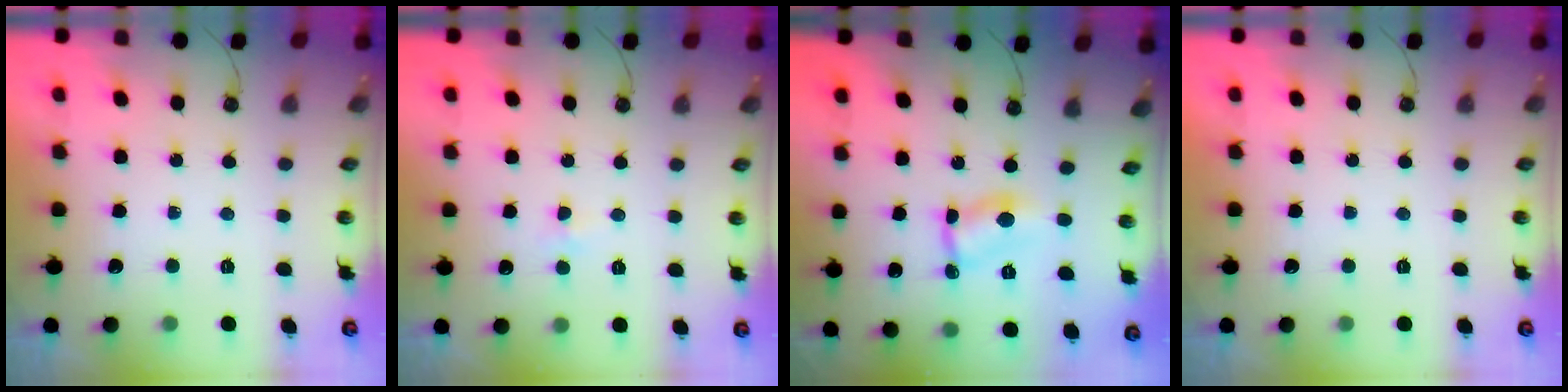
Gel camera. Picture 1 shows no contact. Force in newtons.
{"total": 3.0, "press": 2.9, "slide": 0.6}
{"total": 3.8, "press": 3.8, "slide": 0.1}
{"total": 0.0}